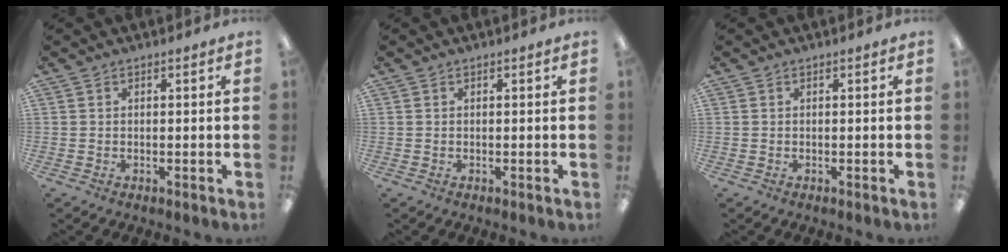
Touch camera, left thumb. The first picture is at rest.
{"total": 0.0}
{"total": 0.0}